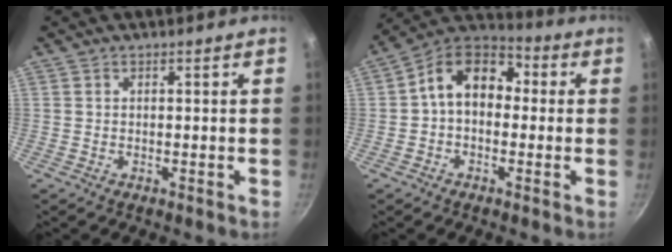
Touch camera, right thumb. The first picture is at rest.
{"total": 12.2, "force": [0.7, 8.6, 8.6], "torque": [-0.111, 0.039, -0.007]}